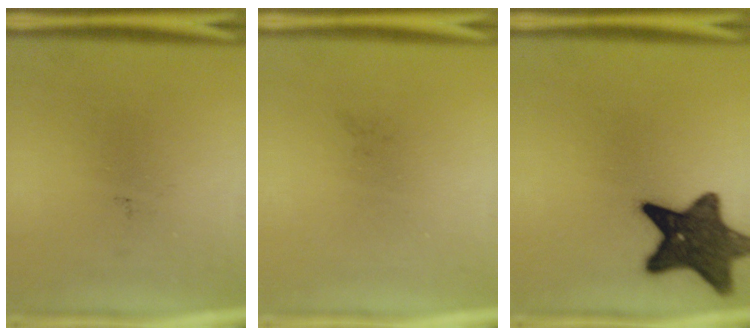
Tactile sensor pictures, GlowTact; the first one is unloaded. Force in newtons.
{"total": 0.0}
{"total": 13.5}